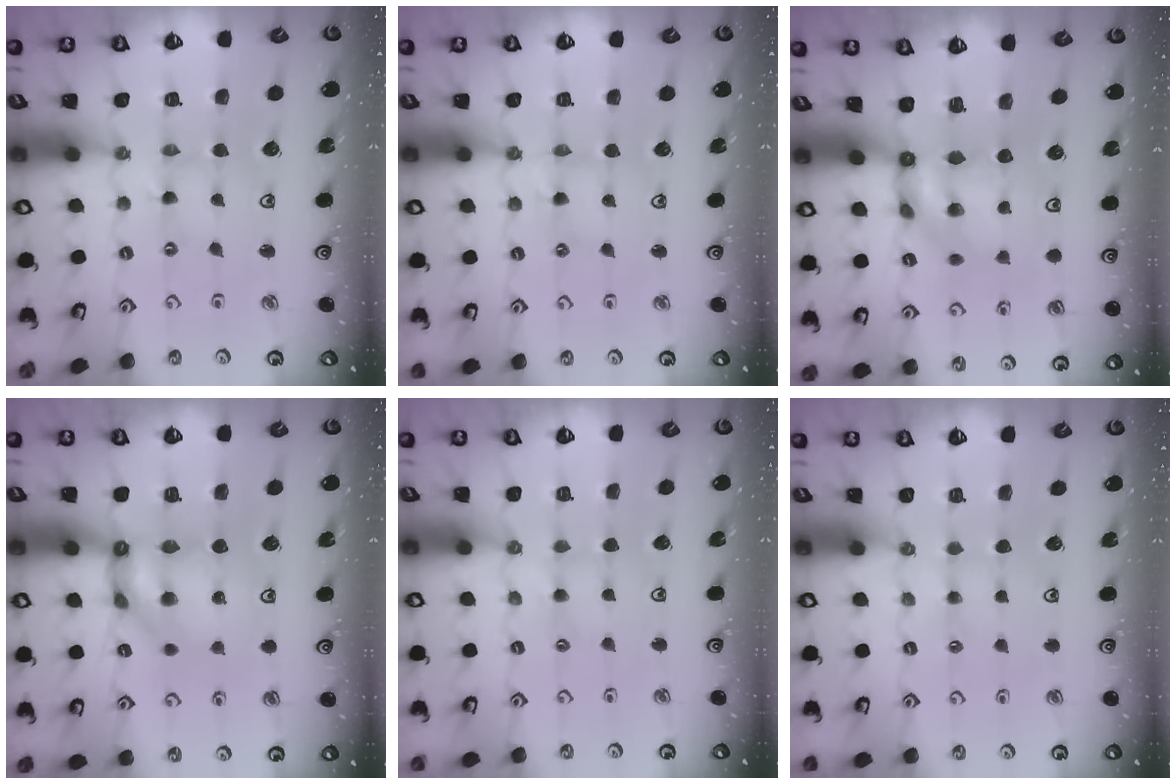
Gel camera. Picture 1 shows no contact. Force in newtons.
{"total": 3.0, "press": 2.9, "slide": 0.3}
{"total": 6.5, "press": 6.5, "slide": 0.5}
{"total": 8.8, "press": 8.8, "slide": 0.7}
{"total": 2.7, "press": 2.6, "slide": 0.5}
{"total": 2.0, "press": 2.0, "slide": 0.4}